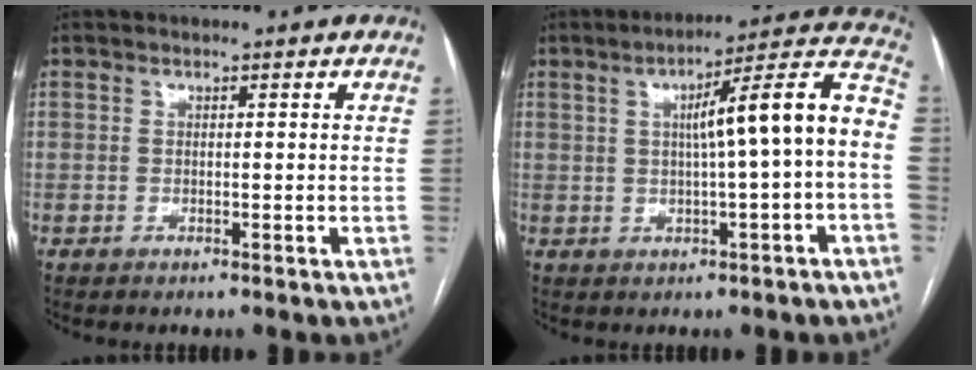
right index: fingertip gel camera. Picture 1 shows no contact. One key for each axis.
{"total": 12.8, "fx": 0.3, "fy": 0.4, "fz": 12.8, "tx": -0.178, "ty": 0.036, "tz": 0.003}